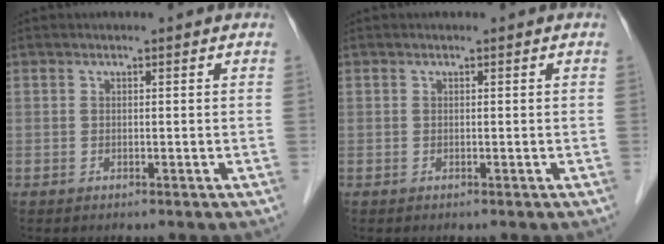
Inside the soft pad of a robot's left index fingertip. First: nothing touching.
{"total": 0.0}